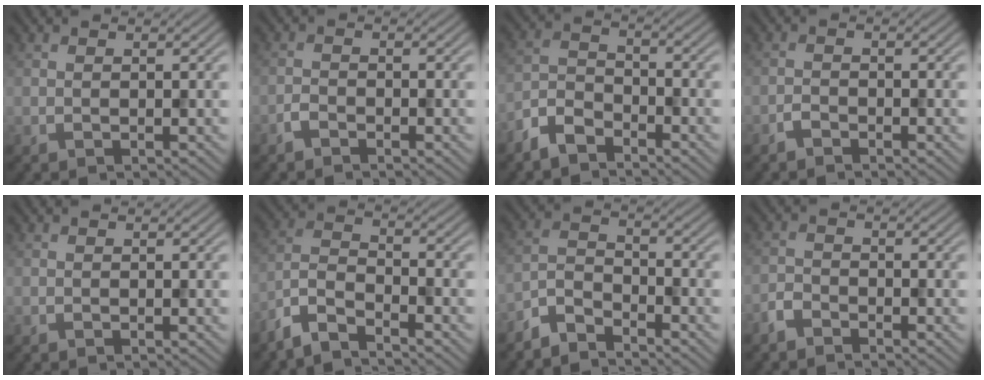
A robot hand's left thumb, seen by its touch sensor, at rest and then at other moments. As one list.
[{"total": 1.5, "force": [-1.3, 0.5, 0.6], "torque": [-0.013, 0.002, -0.031]}, {"total": 5.1, "force": [-4.1, 2.0, 2.2], "torque": [-0.048, -0.003, -0.099]}, {"total": 1.3, "force": [-1.2, 0.4, 0.5], "torque": [-0.009, 0.002, -0.028]}, {"total": 0.0}, {"total": 5.9, "force": [-5.0, 1.4, 2.9], "torque": [-0.064, -0.003, -0.115]}, {"total": 4.5, "force": [-4.0, 1.1, 1.6], "torque": [-0.040, -0.001, -0.095]}, {"total": 2.1, "force": [-1.9, 0.8, 0.6], "torque": [-0.013, 0.000, -0.047]}]